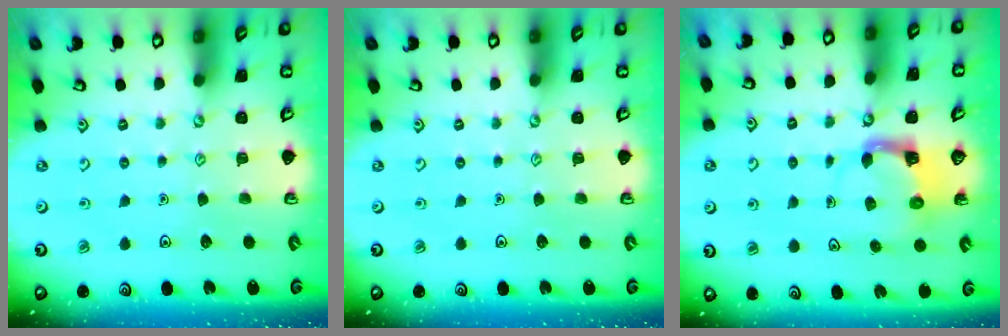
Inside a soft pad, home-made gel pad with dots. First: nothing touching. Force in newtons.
{"total": 0.0}
{"total": 3.7, "press": 3.6, "slide": 0.6}